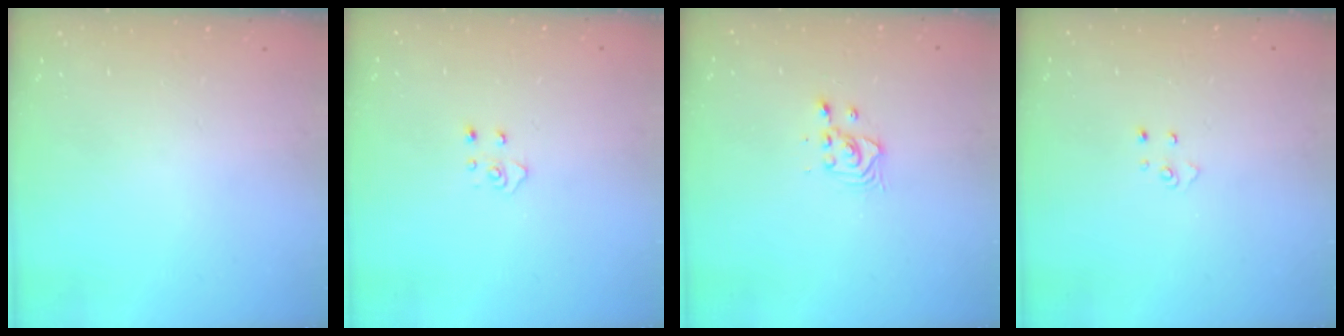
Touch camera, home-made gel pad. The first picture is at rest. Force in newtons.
{"total": 4.1, "press": 4.0, "slide": 0.5}
{"total": 3.7, "press": 3.7, "slide": 0.3}
{"total": 4.1, "press": 4.1, "slide": 0.4}